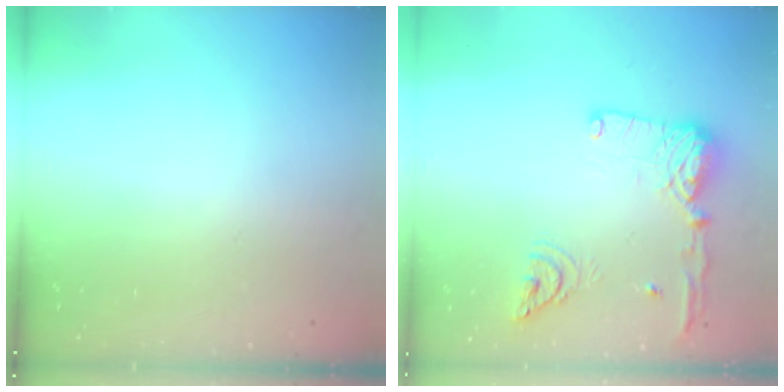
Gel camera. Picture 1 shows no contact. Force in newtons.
{"total": 16.7, "press": 16.5, "slide": 2.8}